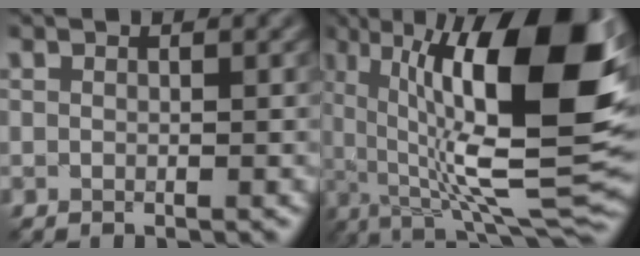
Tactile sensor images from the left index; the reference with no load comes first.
{"total": 17.1, "force": [3.6, 5.3, 15.8], "torque": [-0.243, -0.002, 0.059]}